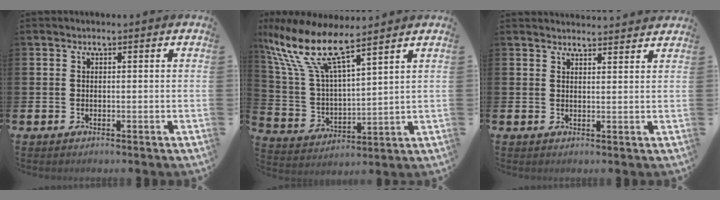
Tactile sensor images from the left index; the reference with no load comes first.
{"total": 10.6, "force": [8.5, 2.3, 5.9], "torque": [-0.151, -0.043, 0.147]}
{"total": 2.5, "force": [2.5, 0.0, -0.2], "torque": [0.003, -0.017, 0.044]}